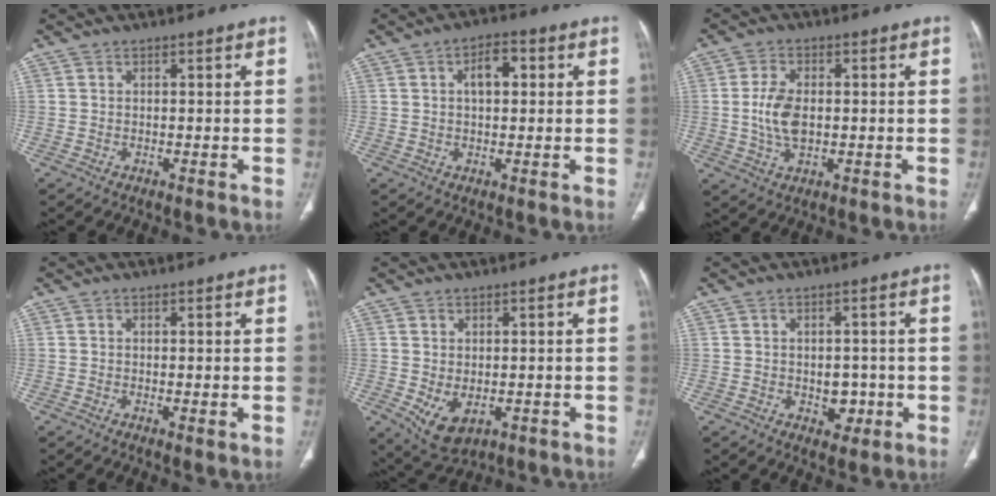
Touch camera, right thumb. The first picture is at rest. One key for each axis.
{"total": 5.4, "fx": 1.3, "fy": 3.0, "fz": 4.4, "tx": -0.060, "ty": 0.010, "tz": 0.016}
{"total": 7.1, "fx": 0.0, "fy": 4.1, "fz": 5.8, "tx": -0.120, "ty": -0.001, "tz": 0.002}
{"total": 1.2, "fx": -0.2, "fy": 0.3, "fz": 1.2, "tx": -0.024, "ty": -0.007, "tz": -0.004}
{"total": 6.1, "fx": -1.2, "fy": 3.9, "fz": 4.6, "tx": -0.071, "ty": -0.012, "tz": -0.002}
{"total": 4.3, "fx": -0.9, "fy": 3.1, "fz": 2.8, "tx": -0.010, "ty": 0.003, "tz": -0.007}